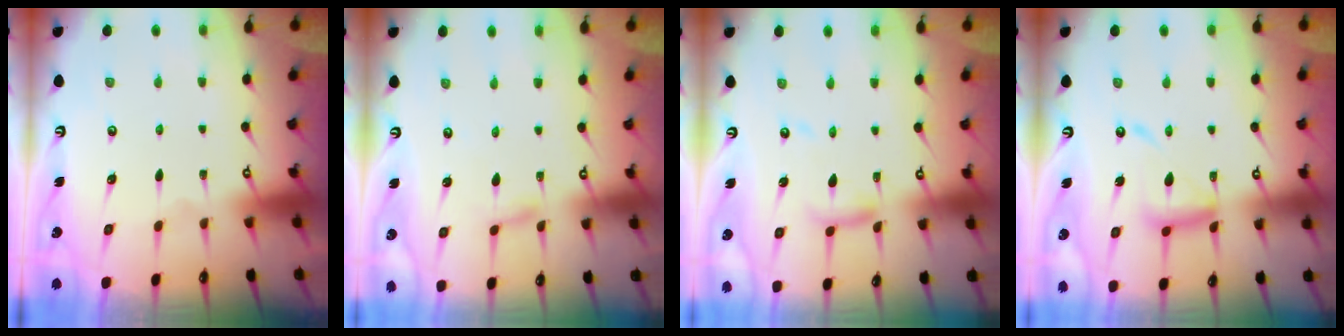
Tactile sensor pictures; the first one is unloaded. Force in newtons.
{"total": 2.0, "press": 1.9, "slide": 0.3}
{"total": 8.9, "press": 8.8, "slide": 0.7}
{"total": 13.5, "press": 13.4, "slide": 1.1}